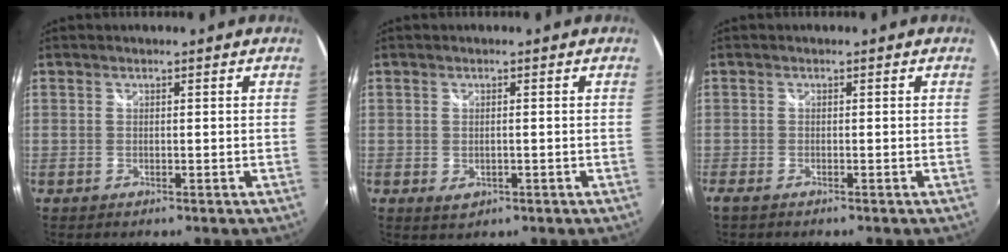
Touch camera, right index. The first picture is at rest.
{"total": 2.5, "force": [-0.5, 1.5, 2.0], "torque": [-0.035, -0.006, -0.003]}
{"total": 1.6, "force": [-1.4, 0.3, 0.8], "torque": [-0.018, -0.008, -0.027]}